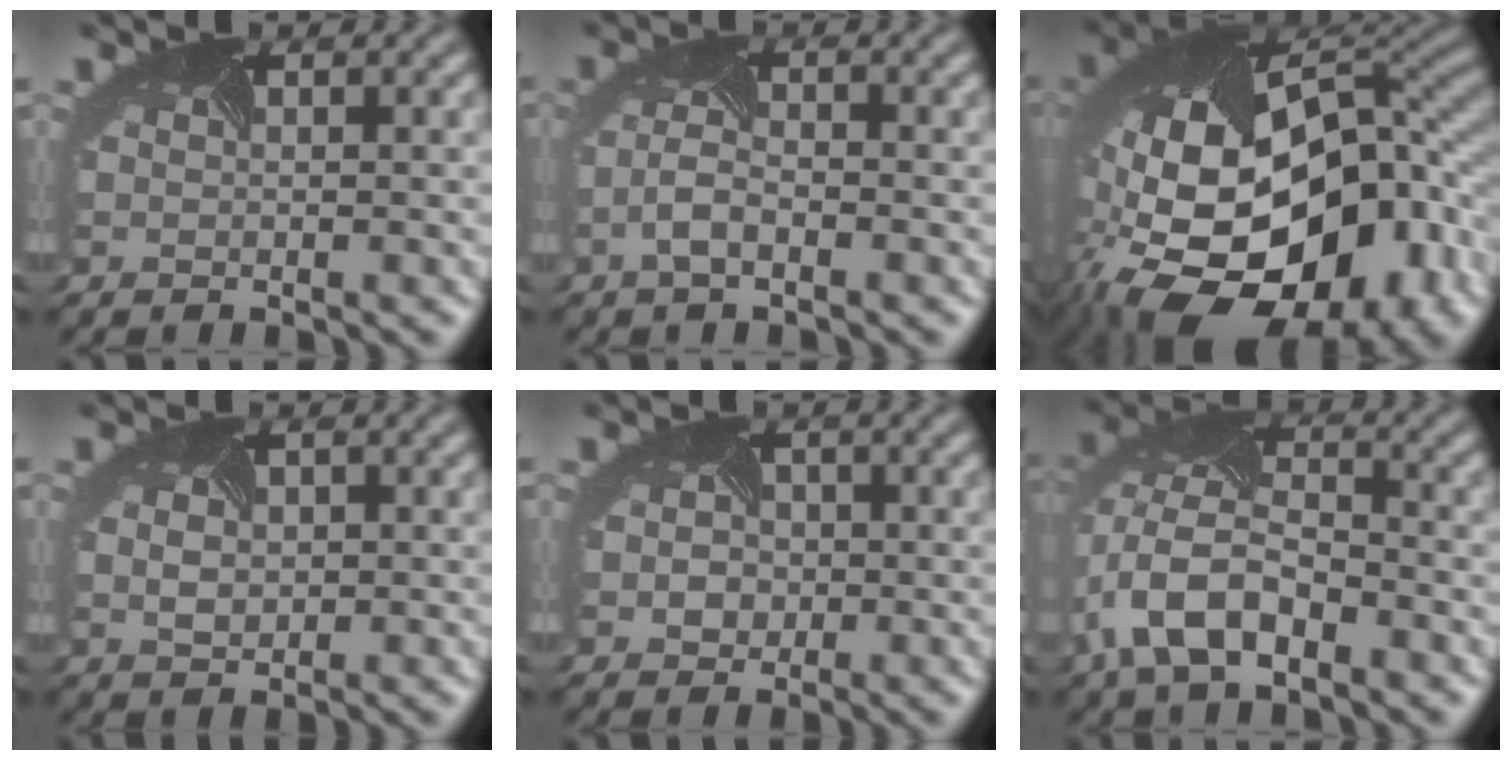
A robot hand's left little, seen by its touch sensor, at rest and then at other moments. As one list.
[{"total": 2.5, "force": [-1.4, 0.8, 1.9], "torque": [-0.049, 0.001, -0.028]}, {"total": 19.1, "force": [-6.9, 11.1, 13.9], "torque": [-0.273, -0.035, -0.089]}, {"total": 1.6, "force": [-0.1, 1.4, 0.8], "torque": [-0.023, 0.000, 0.009]}, {"total": 2.1, "force": [-0.2, 1.9, 0.7], "torque": [-0.003, 0.002, -0.006]}, {"total": 8.4, "force": [-3.4, 4.8, 5.9], "torque": [-0.129, -0.001, -0.068]}]